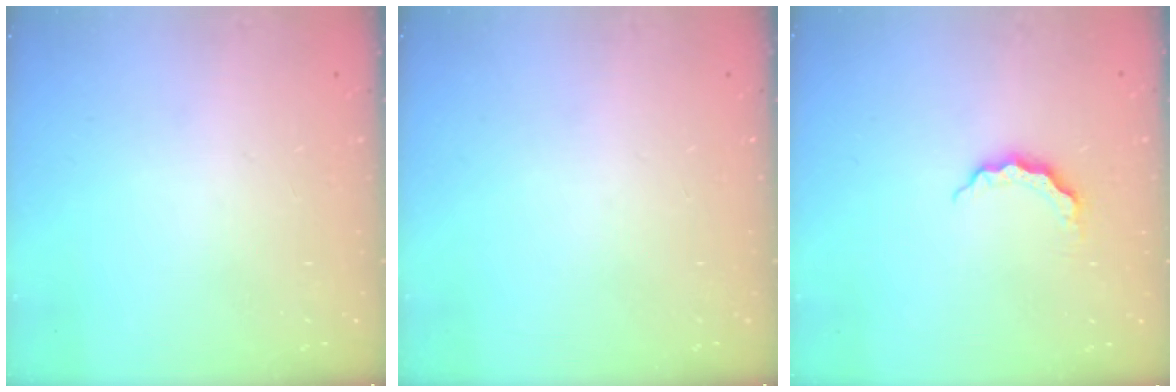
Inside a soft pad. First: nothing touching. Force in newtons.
{"total": 0.0}
{"total": 4.8, "press": 4.8, "slide": 0.3}